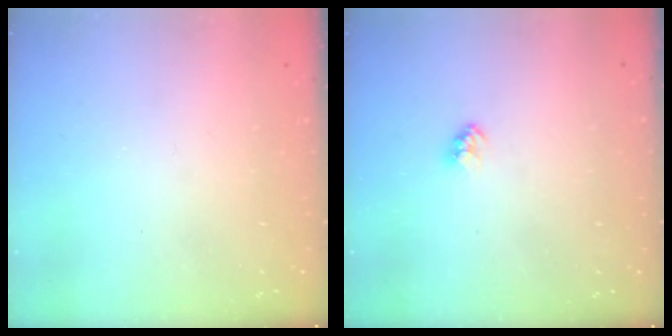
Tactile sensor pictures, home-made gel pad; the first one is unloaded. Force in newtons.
{"total": 2.4, "press": 2.4, "slide": 0.1}